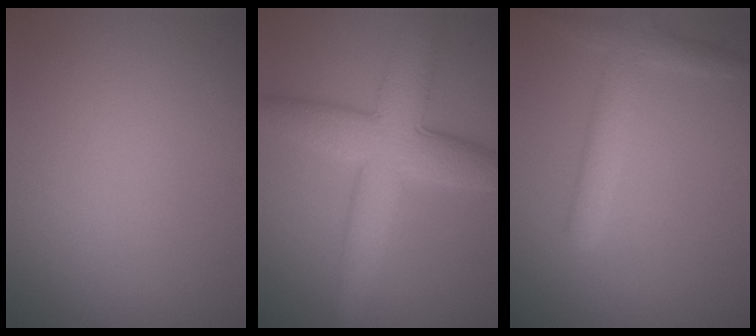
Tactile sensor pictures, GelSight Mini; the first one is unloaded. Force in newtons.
{"total": 7.5, "press": 7.5, "slide": 0.1}
{"total": 2.8, "press": 2.8, "slide": 0.1}